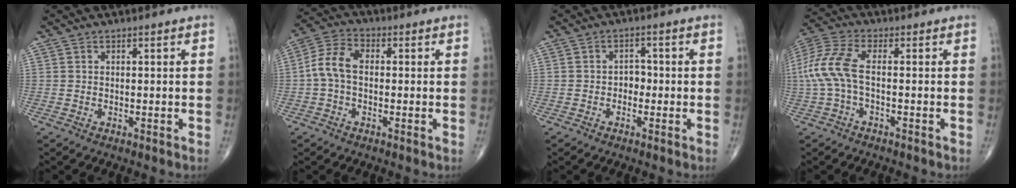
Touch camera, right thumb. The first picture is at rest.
{"total": 6.8, "force": [-0.4, 4.4, 5.2], "torque": [-0.105, 0.023, -0.018]}
{"total": 2.4, "force": [-0.7, 1.8, 1.4], "torque": [-0.003, 0.010, -0.018]}
{"total": 8.9, "force": [-0.8, 3.6, 8.1], "torque": [-0.206, 0.024, -0.020]}